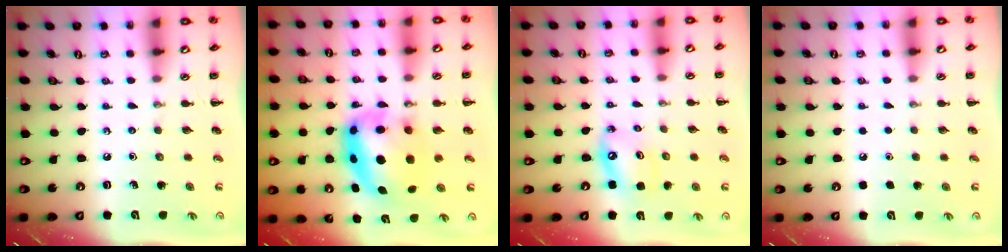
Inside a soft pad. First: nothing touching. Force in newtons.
{"total": 10.4, "press": 10.0, "slide": 2.8}
{"total": 7.1, "press": 6.9, "slide": 1.5}
{"total": 1.8, "press": 1.7, "slide": 0.1}